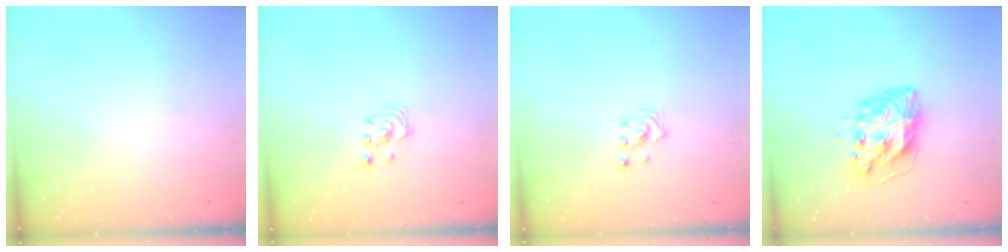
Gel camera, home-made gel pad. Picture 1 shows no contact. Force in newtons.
{"total": 1.8, "press": 1.8, "slide": 0.2}
{"total": 2.3, "press": 2.3, "slide": 0.3}
{"total": 10.5, "press": 10.4, "slide": 1.0}